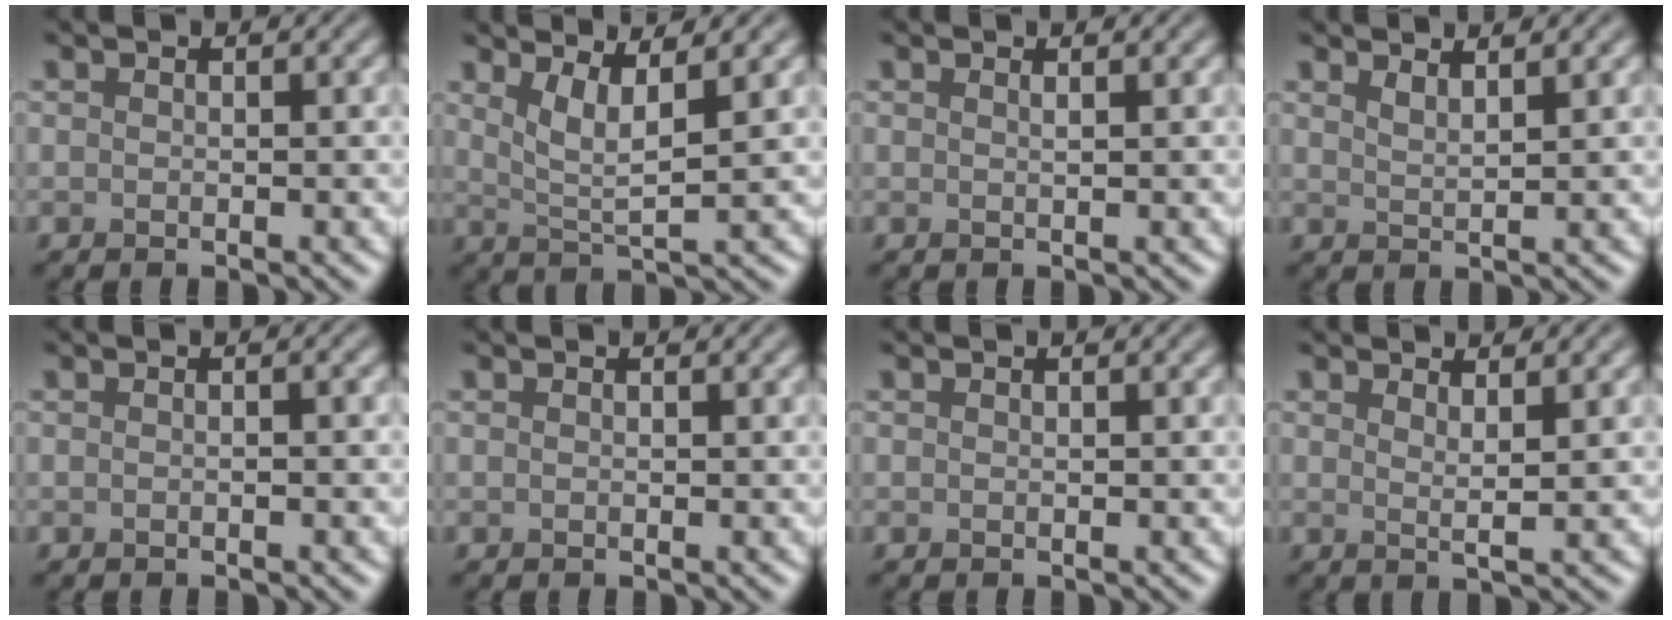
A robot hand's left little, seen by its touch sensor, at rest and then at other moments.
{"total": 3.5, "force": [1.8, 0.7, 2.9], "torque": [-0.056, -0.006, 0.038]}
{"total": 0.7, "force": [0.4, 0.2, 0.5], "torque": [-0.001, 0.000, 0.004]}
{"total": 1.8, "force": [1.4, 0.5, 0.9], "torque": [-0.007, 0.003, 0.021]}
{"total": 0.7, "force": [-0.2, 0.1, 0.7], "torque": [-0.014, -0.001, -0.006]}
{"total": 0.0}
{"total": 0.0}
{"total": 1.8, "force": [1.1, 0.4, 1.3], "torque": [-0.017, -0.002, 0.015]}